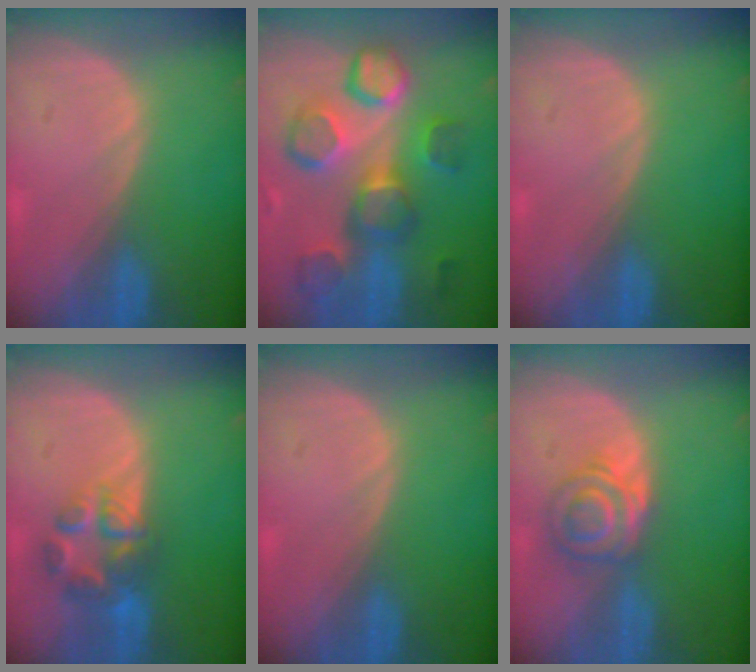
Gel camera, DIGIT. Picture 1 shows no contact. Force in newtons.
{"total": 11.0, "press": 10.6, "slide": 2.7}
{"total": 0.0}
{"total": 7.0, "press": 5.9, "slide": 3.6}
{"total": 0.0}
{"total": 5.6, "press": 5.3, "slide": 1.9}